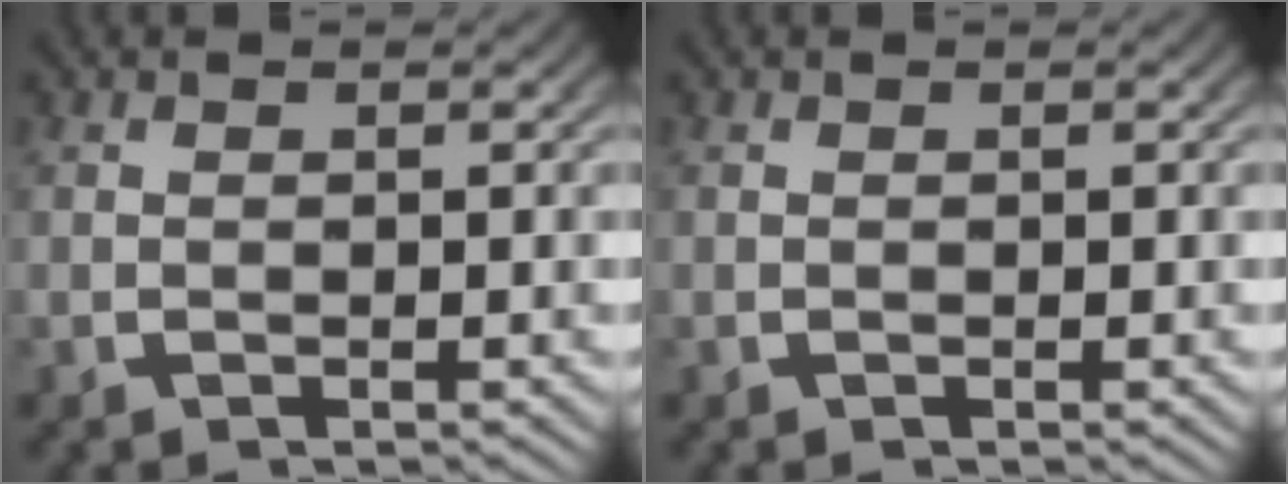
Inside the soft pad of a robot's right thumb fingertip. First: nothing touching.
{"total": 0.0}